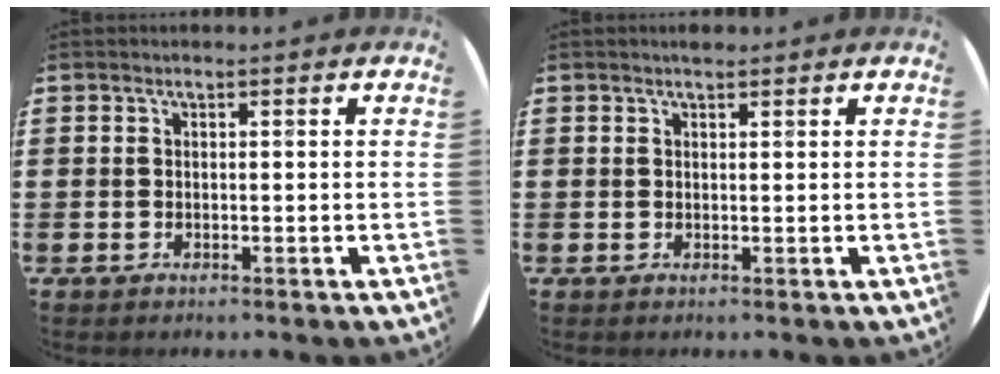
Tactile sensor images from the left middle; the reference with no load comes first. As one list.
[{"total": 0.7, "force": [0.7, 0.1, 0.0], "torque": [-0.001, 0.003, 0.013]}]